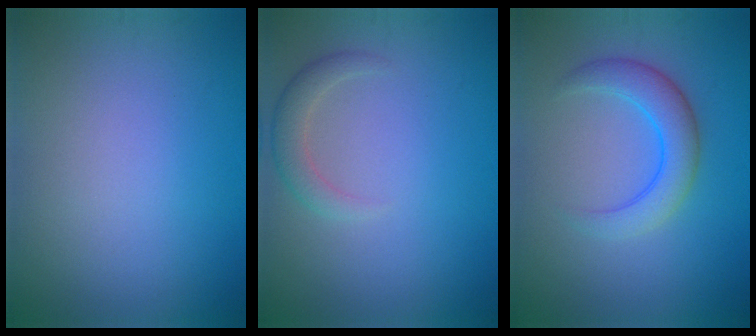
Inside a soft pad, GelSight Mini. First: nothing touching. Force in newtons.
{"total": 2.0, "press": 2.0, "slide": 0.2}
{"total": 4.0, "press": 4.0, "slide": 0.2}